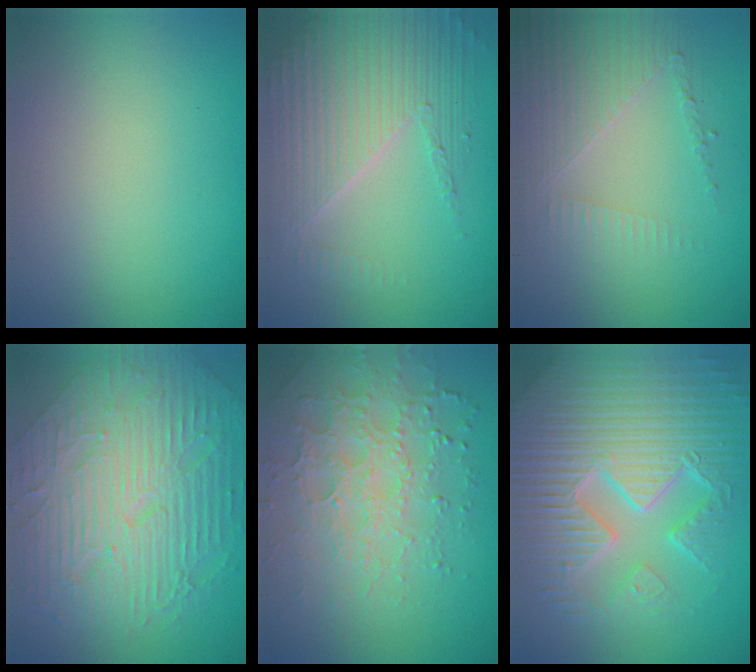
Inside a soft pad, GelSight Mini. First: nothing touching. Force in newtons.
{"total": 5.8, "press": 4.5, "slide": 3.7}
{"total": 5.2, "press": 3.1, "slide": 4.2}
{"total": 10.8, "press": 7.2, "slide": 8.1}
{"total": 4.9, "press": 4.2, "slide": 2.4}
{"total": 9.5, "press": 6.8, "slide": 6.7}